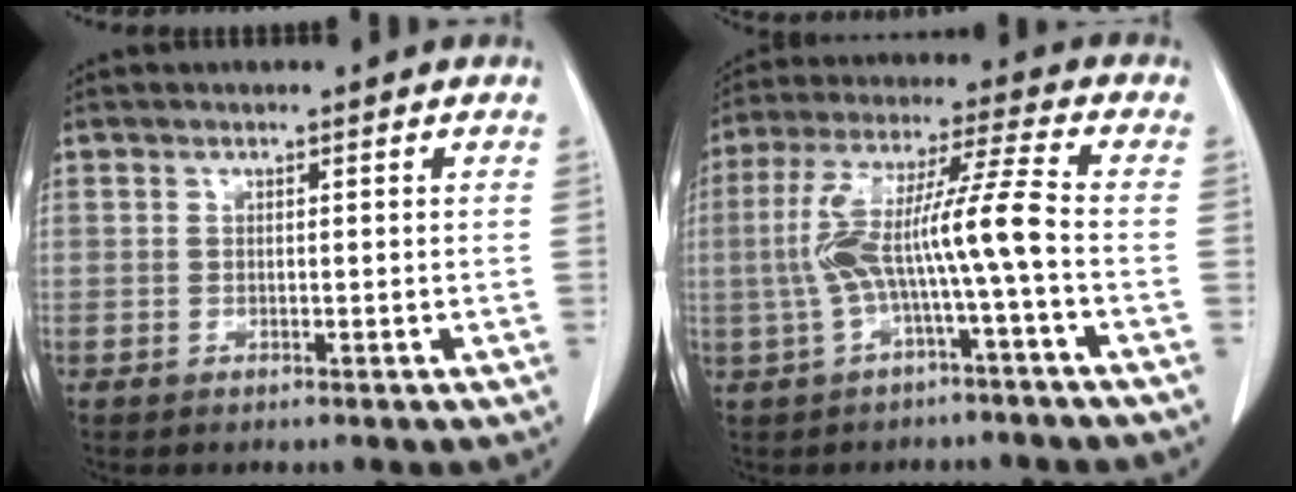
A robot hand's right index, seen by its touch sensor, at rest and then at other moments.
{"total": 10.3, "force": [-1.9, -0.7, 10.1], "torque": [-0.199, 0.034, -0.034]}